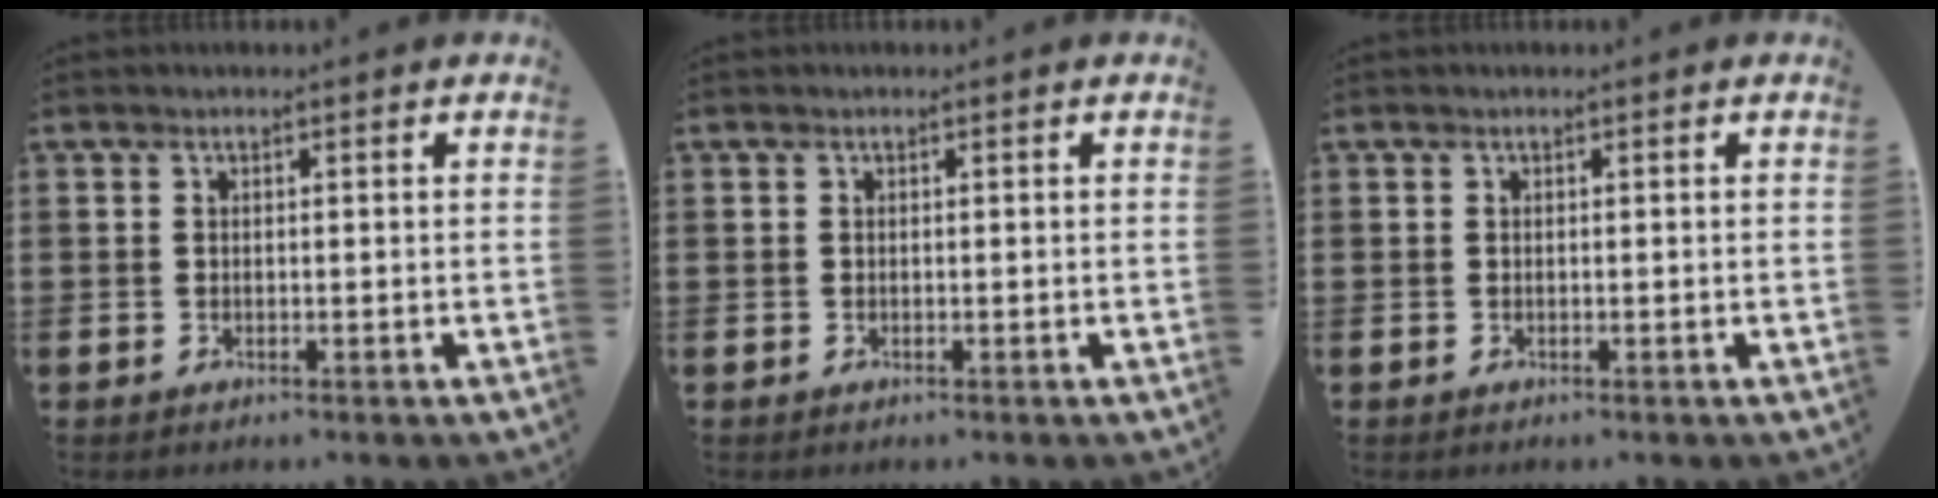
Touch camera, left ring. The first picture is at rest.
{"total": 0.0}
{"total": 0.0}